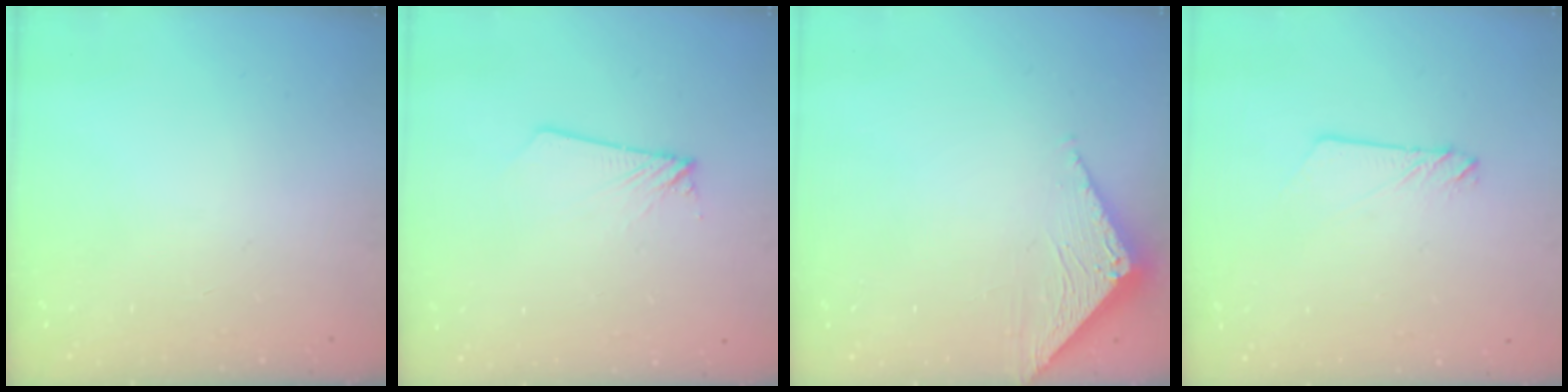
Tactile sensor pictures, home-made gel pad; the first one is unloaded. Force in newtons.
{"total": 1.8, "press": 1.8, "slide": 0.1}
{"total": 3.0, "press": 3.0, "slide": 0.2}
{"total": 2.3, "press": 2.3, "slide": 0.3}